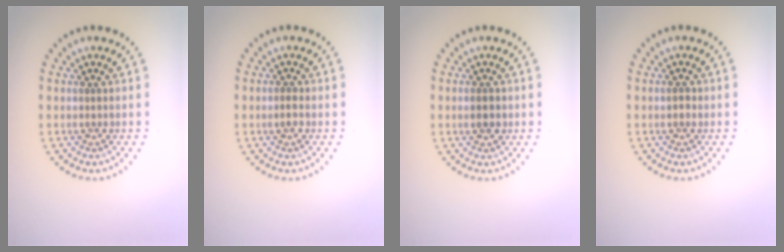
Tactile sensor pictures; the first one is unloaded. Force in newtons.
{"total": 0.9, "press": 0.9, "slide": 0.2}
{"total": 2.3, "press": 2.3, "slide": 0.2}
{"total": 1.0, "press": 1.0, "slide": 0.1}